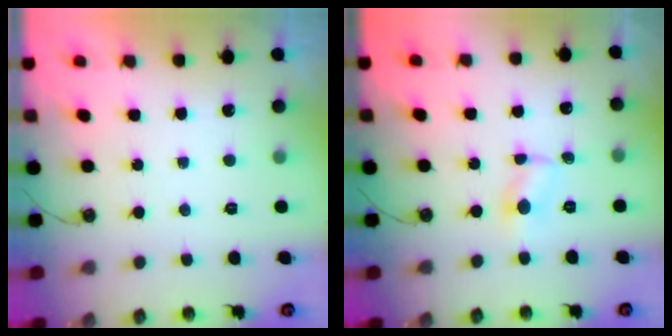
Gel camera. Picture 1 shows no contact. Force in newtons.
{"total": 3.8, "press": 3.8, "slide": 0.3}